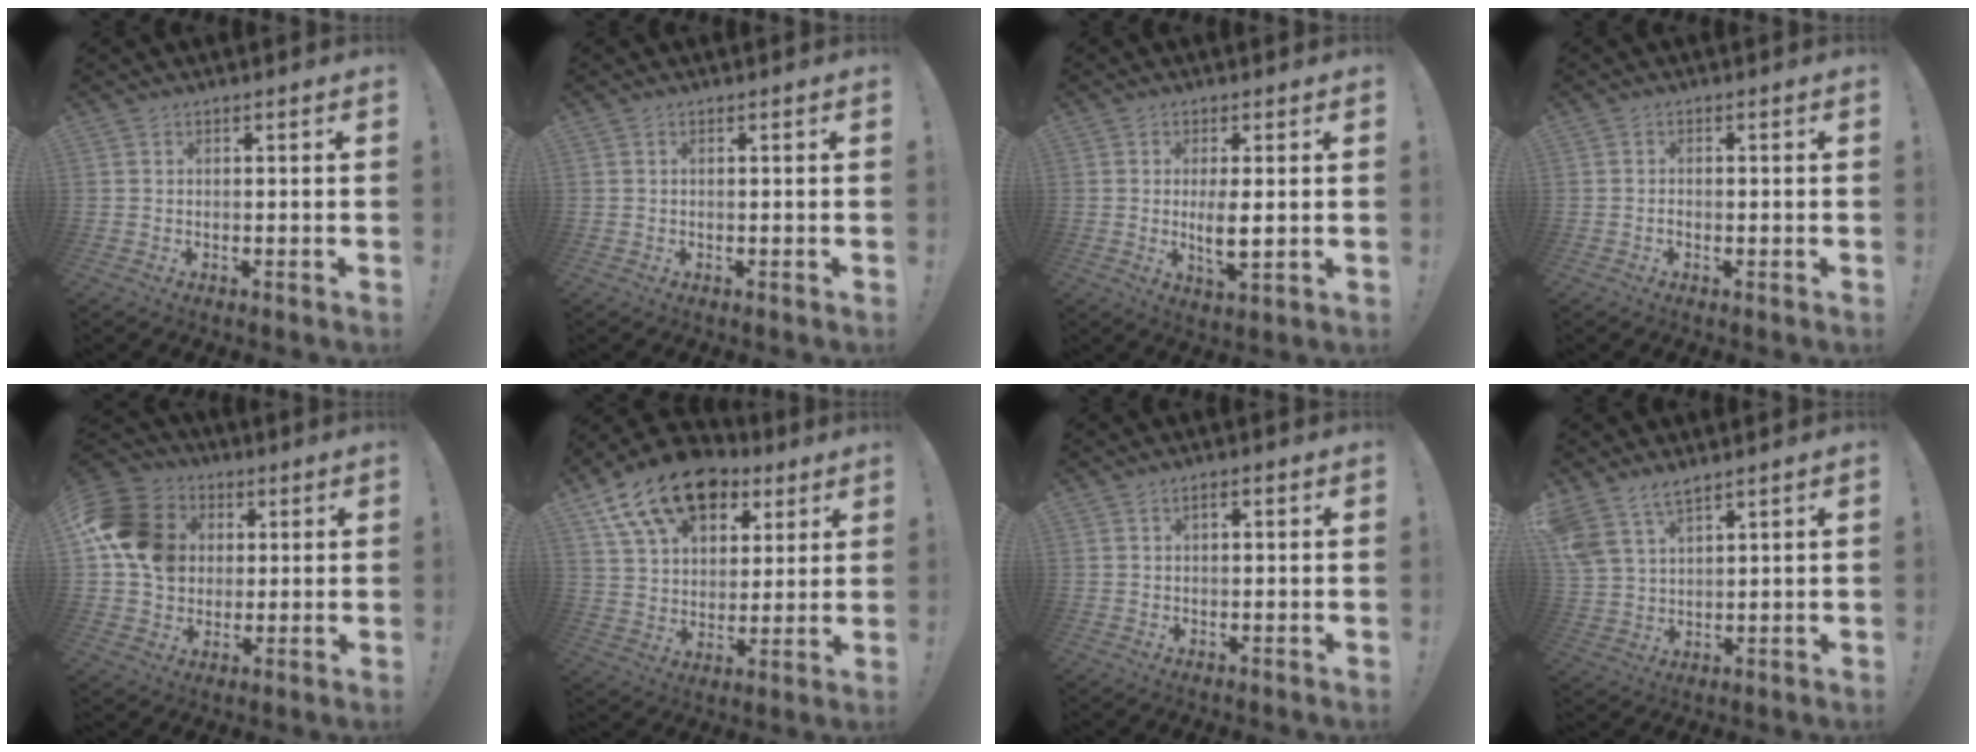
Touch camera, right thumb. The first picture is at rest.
{"total": 0.0}
{"total": 5.9, "force": [0.4, 1.7, 5.7], "torque": [-0.101, -0.016, 0.004]}
{"total": 0.8, "force": [-0.7, 0.2, 0.5], "torque": [-0.010, 0.002, -0.013]}
{"total": 16.2, "force": [2.9, 13.1, 8.9], "torque": [-0.144, 0.001, 0.060]}
{"total": 18.3, "force": [10.8, 11.2, 9.7], "torque": [-0.156, -0.061, 0.198]}
{"total": 1.5, "force": [0.4, 0.5, 1.3], "torque": [-0.021, 0.002, 0.004]}
{"total": 7.2, "force": [5.9, 2.8, 3.2], "torque": [-0.069, -0.025, 0.117]}